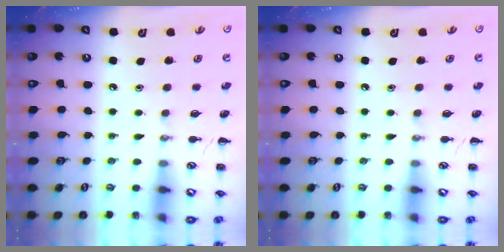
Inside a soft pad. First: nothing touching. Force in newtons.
{"total": 0.0}